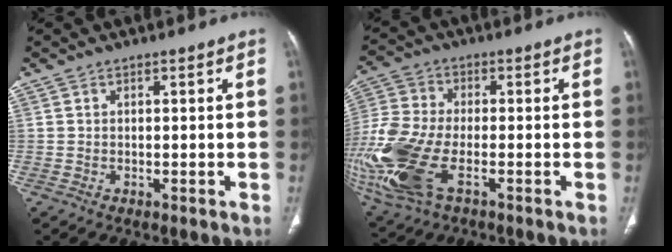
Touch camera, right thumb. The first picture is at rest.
{"total": 19.6, "force": [-6.5, 9.8, 15.7], "torque": [-0.405, -0.009, -0.116]}